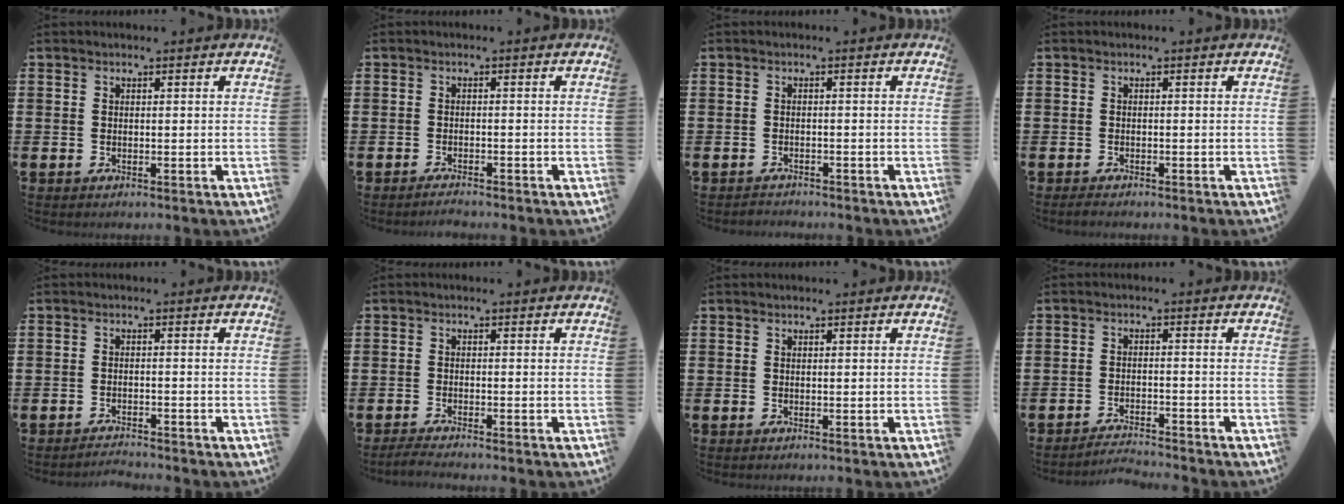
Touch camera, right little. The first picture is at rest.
{"total": 1.3, "force": [-1.2, 0.0, 0.3], "torque": [-0.008, 0.000, -0.024]}
{"total": 0.9, "force": [-0.9, 0.1, -0.1], "torque": [-0.001, 0.002, -0.019]}
{"total": 0.7, "force": [-0.6, 0.2, 0.4], "torque": [-0.009, 0.000, -0.013]}
{"total": 1.6, "force": [-1.6, -0.1, -0.1], "torque": [-0.003, 0.005, -0.033]}
{"total": 1.3, "force": [-1.1, 0.0, 0.6], "torque": [-0.010, 0.001, -0.022]}
{"total": 0.0}
{"total": 2.4, "force": [-2.4, -0.2, 0.0], "torque": [-0.004, 0.003, -0.053]}